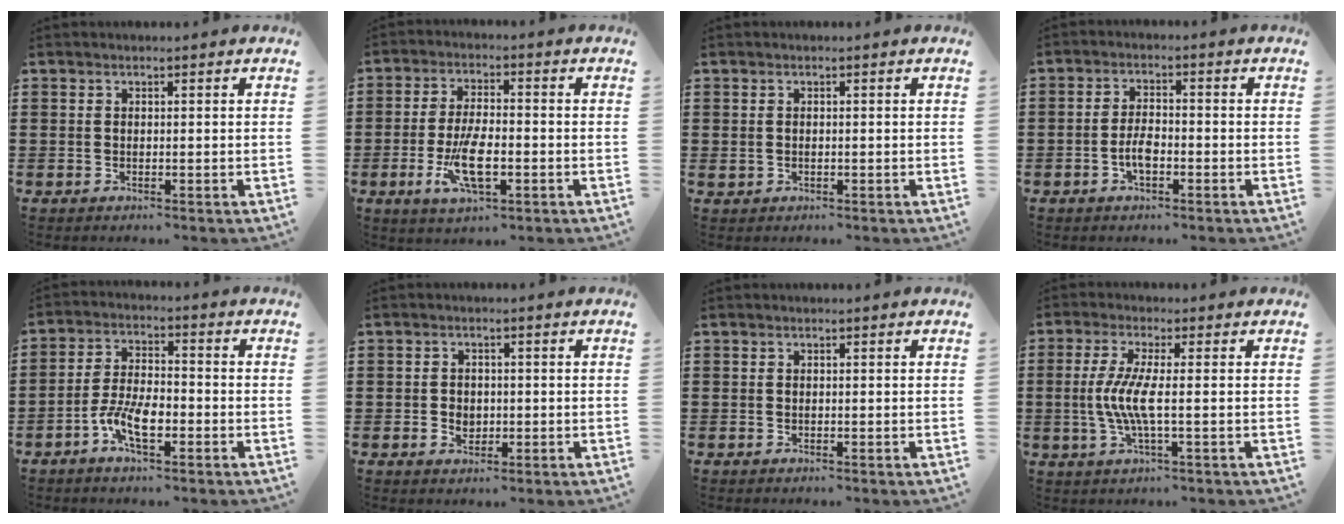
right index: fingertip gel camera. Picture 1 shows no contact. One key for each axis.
{"total": 8.3, "fx": -2.4, "fy": 3.0, "fz": 7.4, "tx": -0.160, "ty": -0.014, "tz": -0.045}
{"total": 0.6, "fx": 0.0, "fy": 0.5, "fz": 0.4, "tx": -0.010, "ty": 0.003, "tz": 0.000}
{"total": 3.6, "fx": -1.4, "fy": 1.6, "fz": 3.0, "tx": -0.075, "ty": -0.002, "tz": -0.032}
{"total": 6.8, "fx": -3.0, "fy": 2.8, "fz": 5.4, "tx": -0.123, "ty": -0.003, "tz": -0.060}
{"total": 2.1, "fx": -0.4, "fy": 1.7, "fz": 1.3, "tx": -0.029, "ty": 0.001, "tz": -0.010}
{"total": 0.0}
{"total": 5.7, "fx": -0.7, "fy": 0.5, "fz": 5.7, "tx": -0.131, "ty": -0.014, "tz": -0.025}